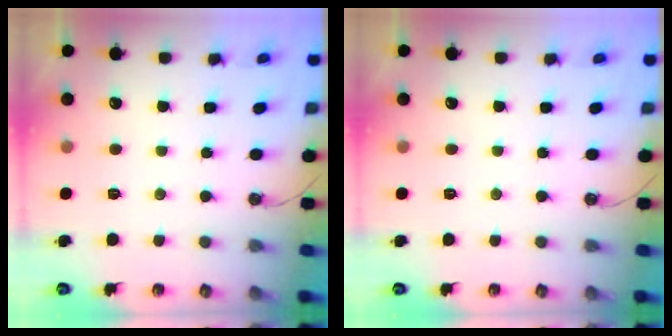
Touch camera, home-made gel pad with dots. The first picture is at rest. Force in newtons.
{"total": 0.0}